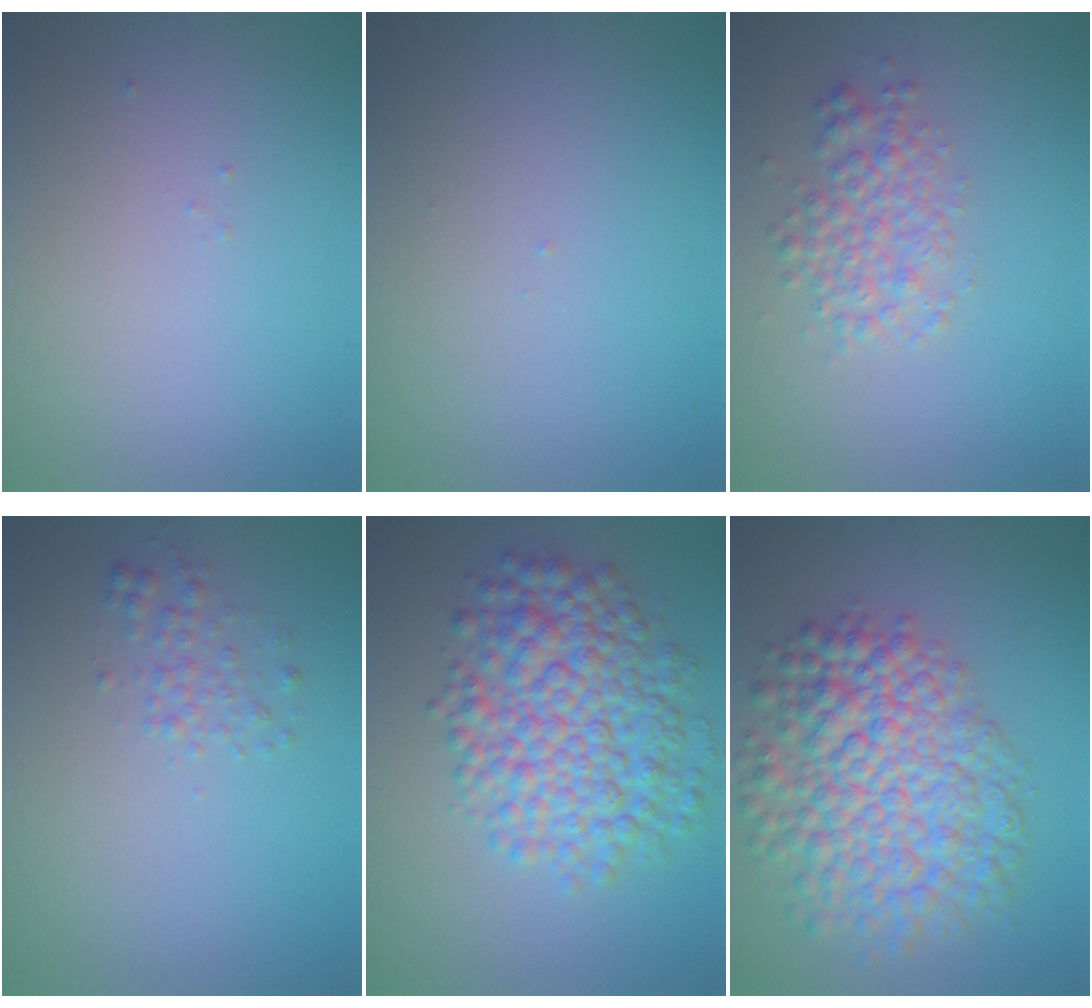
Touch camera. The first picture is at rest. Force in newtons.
{"total": 0.0}
{"total": 3.1, "press": 3.1, "slide": 0.2}
{"total": 1.5, "press": 1.5, "slide": 0.1}
{"total": 8.0, "press": 8.0, "slide": 0.1}
{"total": 9.6, "press": 9.6, "slide": 0.3}